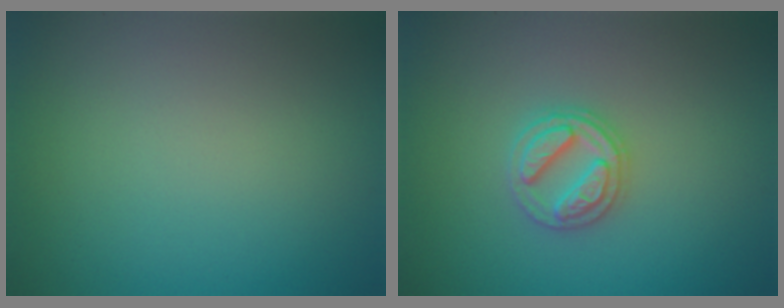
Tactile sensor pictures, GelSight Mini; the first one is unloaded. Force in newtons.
{"total": 3.3, "press": 3.2, "slide": 0.5}